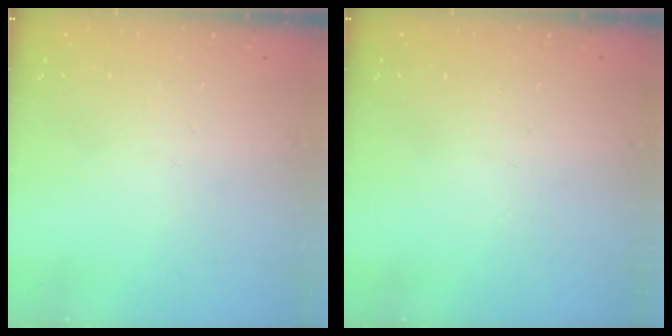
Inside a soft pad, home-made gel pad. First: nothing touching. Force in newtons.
{"total": 0.0}